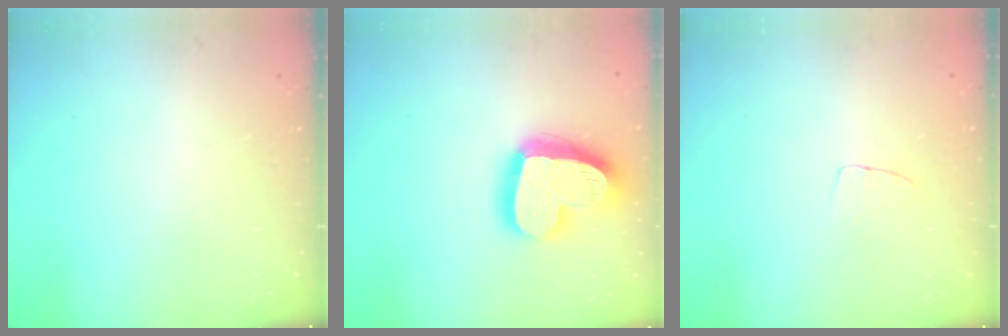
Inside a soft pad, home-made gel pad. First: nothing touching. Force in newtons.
{"total": 21.6, "press": 21.5, "slide": 1.9}
{"total": 3.3, "press": 3.3, "slide": 0.2}